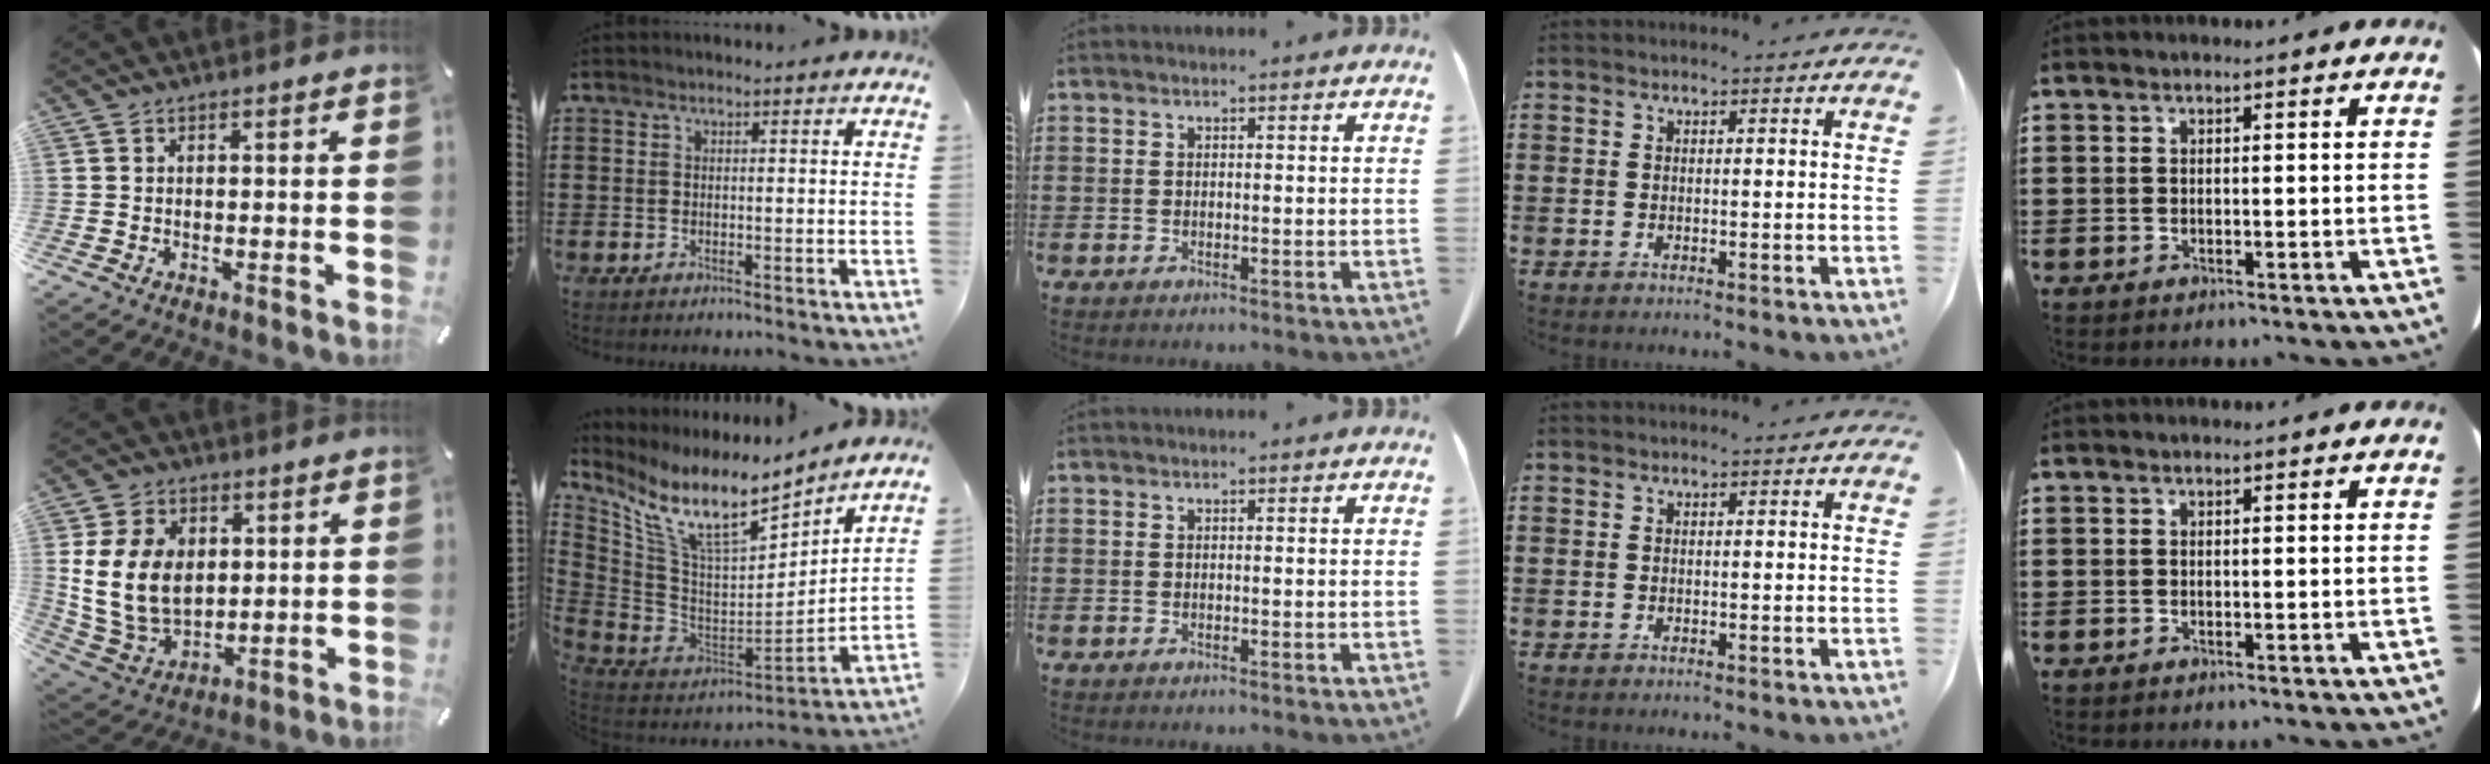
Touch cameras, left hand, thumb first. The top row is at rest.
{"thumb": {"total": 14.5, "force": [2.5, 11.1, 8.9], "torque": [-0.199, -0.001, 0.046]}, "index": {"total": 12.0, "force": [8.3, 2.5, 8.3], "torque": [-0.181, -0.060, 0.140]}}